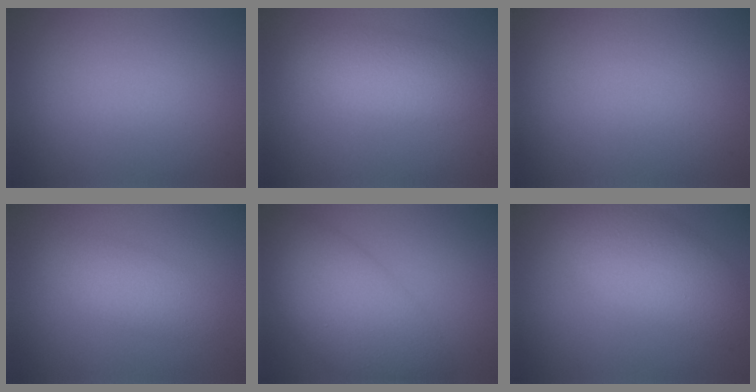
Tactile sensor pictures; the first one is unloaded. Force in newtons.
{"total": 3.8, "press": 3.8, "slide": 0.1}
{"total": 0.0}
{"total": 2.6, "press": 2.6, "slide": 0.0}
{"total": 7.5, "press": 7.5, "slide": 0.3}
{"total": 5.6, "press": 5.6, "slide": 0.1}